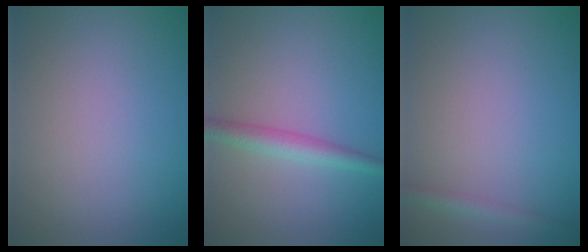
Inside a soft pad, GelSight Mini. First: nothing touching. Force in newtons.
{"total": 2.4, "press": 2.4, "slide": 0.0}
{"total": 1.3, "press": 1.3, "slide": 0.0}